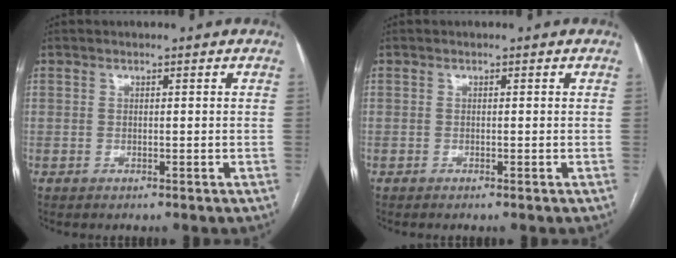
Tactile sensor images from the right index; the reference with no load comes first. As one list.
[{"total": 0.0}]